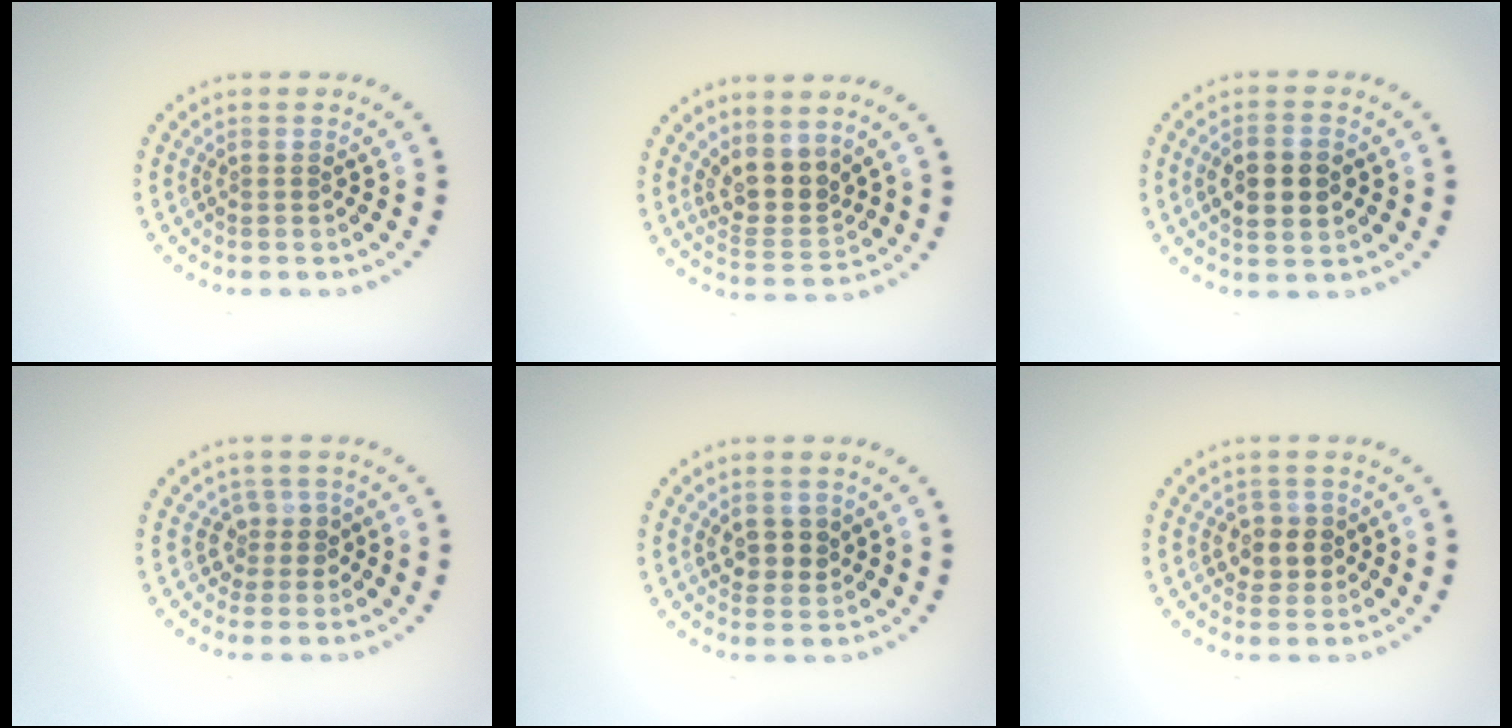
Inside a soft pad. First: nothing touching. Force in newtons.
{"total": 3.6, "press": 2.9, "slide": 2.1}
{"total": 3.5, "press": 3.5, "slide": 0.3}
{"total": 2.0, "press": 1.5, "slide": 1.3}
{"total": 2.3, "press": 2.1, "slide": 0.8}
{"total": 2.4, "press": 2.2, "slide": 0.7}